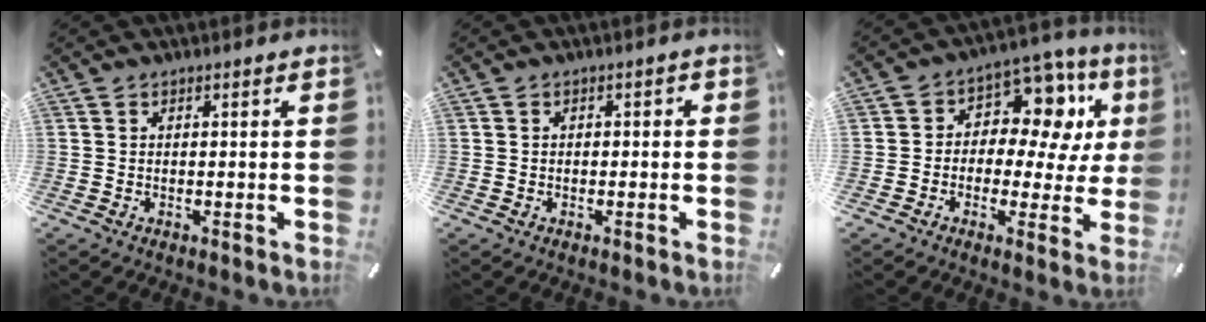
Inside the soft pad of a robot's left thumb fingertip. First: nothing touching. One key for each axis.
{"total": 1.2, "fx": -0.8, "fy": 0.7, "fz": 0.5, "tx": -0.010, "ty": 0.005, "tz": -0.018}
{"total": 11.6, "fx": 3.5, "fy": 8.1, "fz": 7.6, "tx": -0.110, "ty": -0.027, "tz": 0.065}